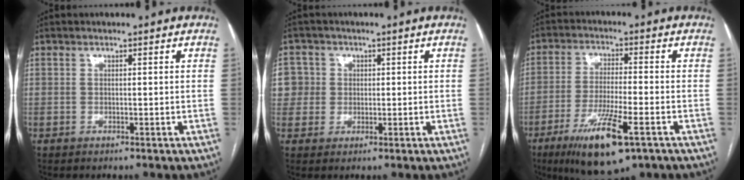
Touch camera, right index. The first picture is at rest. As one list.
[{"total": 5.5, "force": [1.0, 5.4, 0.3], "torque": [0.002, 0.018, 0.020]}, {"total": 12.4, "force": [-6.5, 2.2, 10.4], "torque": [-0.194, -0.027, -0.105]}]